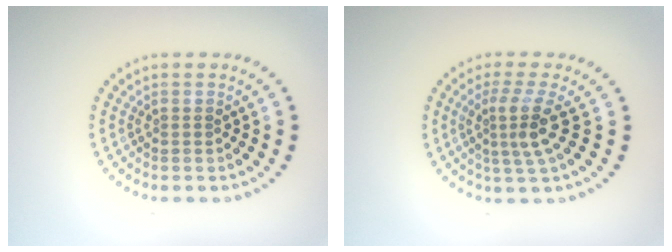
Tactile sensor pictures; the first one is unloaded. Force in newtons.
{"total": 3.2, "press": 2.2, "slide": 2.3}